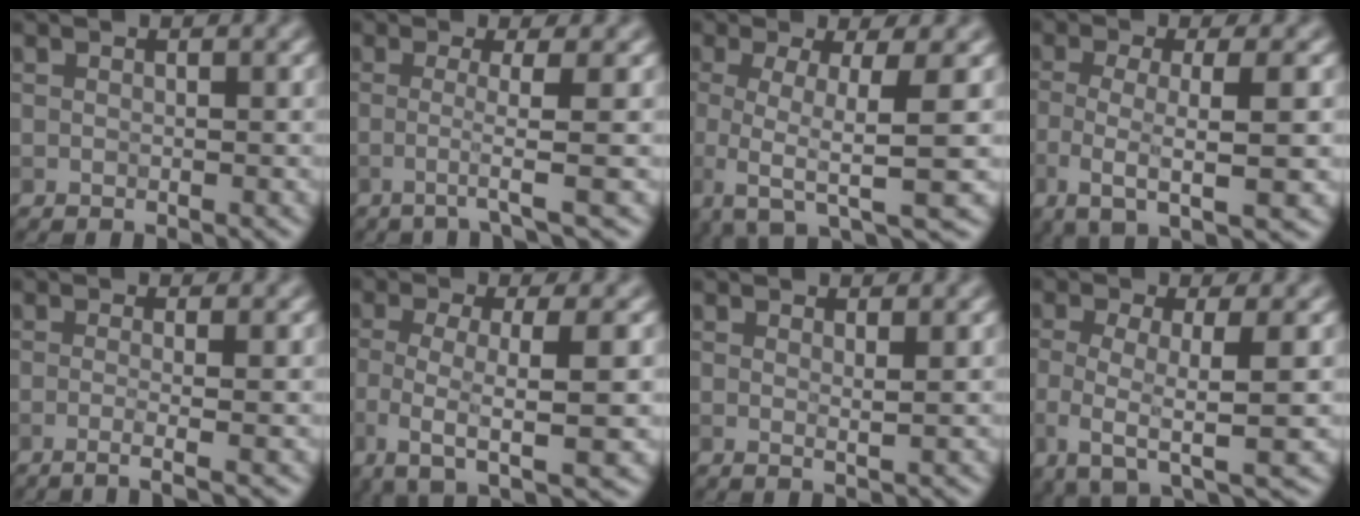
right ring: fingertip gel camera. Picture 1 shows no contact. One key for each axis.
{"total": 3.0, "fx": -0.5, "fy": 0.3, "fz": 2.9, "tx": -0.049, "ty": -0.007, "tz": -0.019}
{"total": 6.5, "fx": -1.2, "fy": 1.6, "fz": 6.2, "tx": -0.088, "ty": -0.015, "tz": -0.033}
{"total": 6.5, "fx": -1.7, "fy": 1.6, "fz": 6.0, "tx": -0.099, "ty": -0.007, "tz": -0.039}
{"total": 3.2, "fx": -0.5, "fy": 1.2, "fz": 2.9, "tx": -0.022, "ty": 0.000, "tz": -0.031}
{"total": 7.2, "fx": -2.3, "fy": 1.8, "fz": 6.6, "tx": -0.103, "ty": -0.005, "tz": -0.048}
{"total": 1.0, "fx": 0.6, "fy": 0.2, "fz": 0.8, "tx": -0.008, "ty": -0.002, "tz": 0.007}
{"total": 5.1, "fx": -0.8, "fy": 1.5, "fz": 4.8, "tx": -0.087, "ty": -0.012, "tz": -0.017}